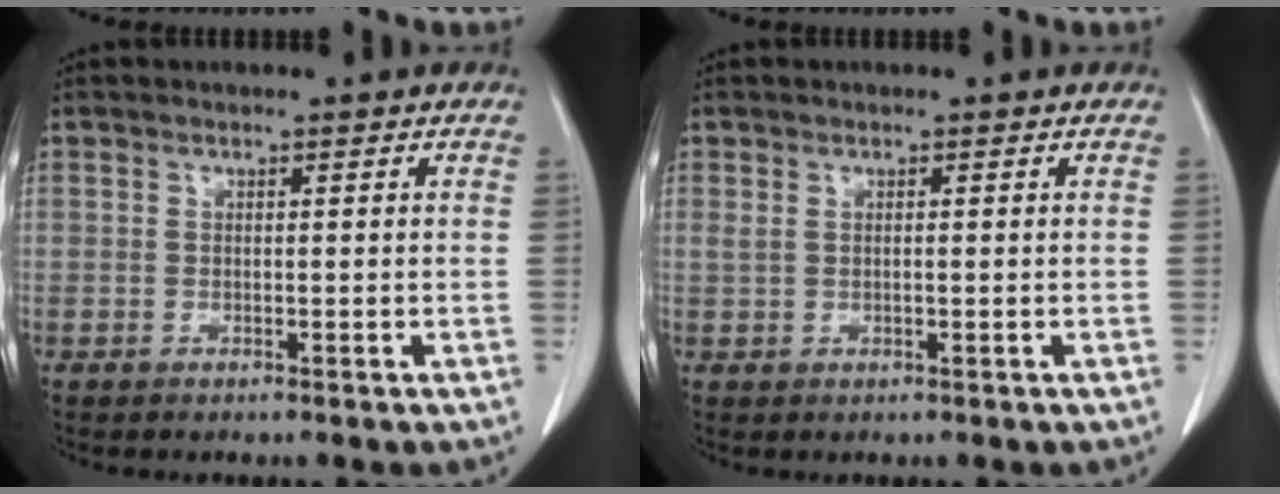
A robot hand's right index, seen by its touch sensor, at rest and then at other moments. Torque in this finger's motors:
{"motor_torque": [0.10, 0.19, 0.00, 0.00]}